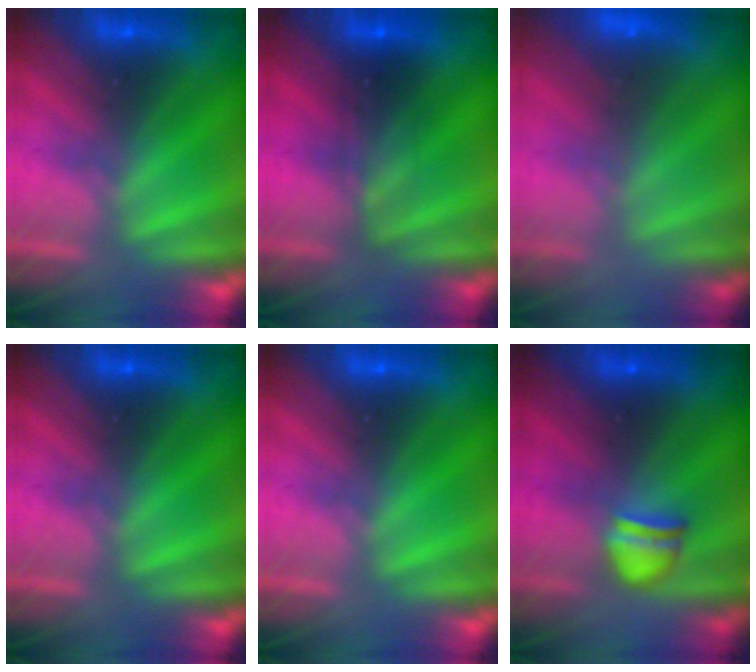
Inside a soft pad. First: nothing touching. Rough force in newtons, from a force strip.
{"total": 2.4}
{"total": 2.9}
{"total": 0.0}
{"total": 0.0}
{"total": 2.3}